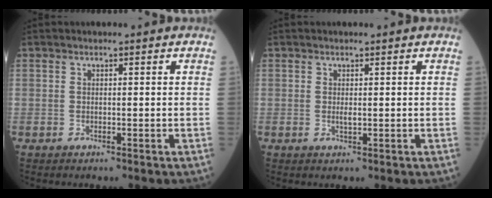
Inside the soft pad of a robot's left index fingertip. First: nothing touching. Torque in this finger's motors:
{"motor_torque": [0.40, -0.25, 0.03, 0.00]}